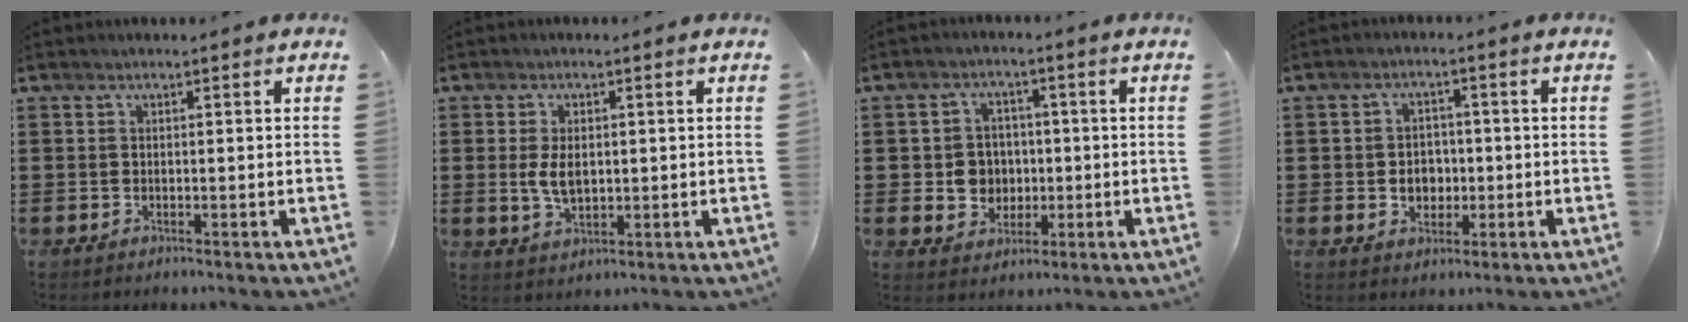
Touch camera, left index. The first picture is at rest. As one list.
[{"total": 4.5, "force": [0.4, 2.6, 3.7], "torque": [-0.090, 0.003, 0.002]}, {"total": 5.3, "force": [0.0, 5.0, 1.8], "torque": [-0.045, 0.011, -0.001]}, {"total": 3.9, "force": [-0.4, 3.2, 2.1], "torque": [-0.033, 0.000, -0.015]}]